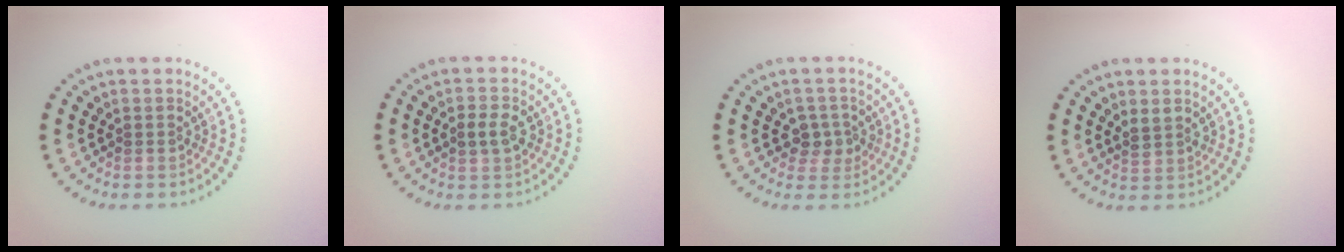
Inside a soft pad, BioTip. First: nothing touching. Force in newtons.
{"total": 2.2, "press": 2.2, "slide": 0.1}
{"total": 2.1, "press": 1.9, "slide": 0.8}
{"total": 1.5, "press": 1.3, "slide": 0.7}